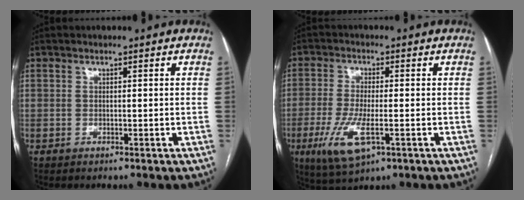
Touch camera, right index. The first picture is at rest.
{"total": 8.6, "force": [-3.2, 2.2, 7.7], "torque": [-0.162, -0.022, -0.053]}